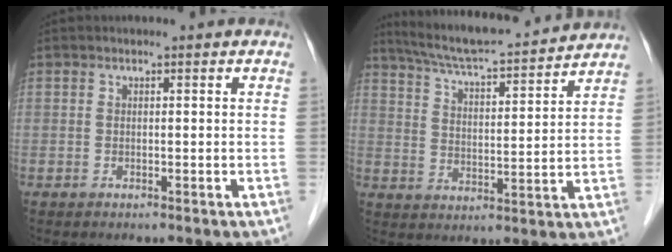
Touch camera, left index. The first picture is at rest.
{"total": 16.5, "force": [15.2, 1.2, 6.4], "torque": [-0.112, 0.014, 0.233]}